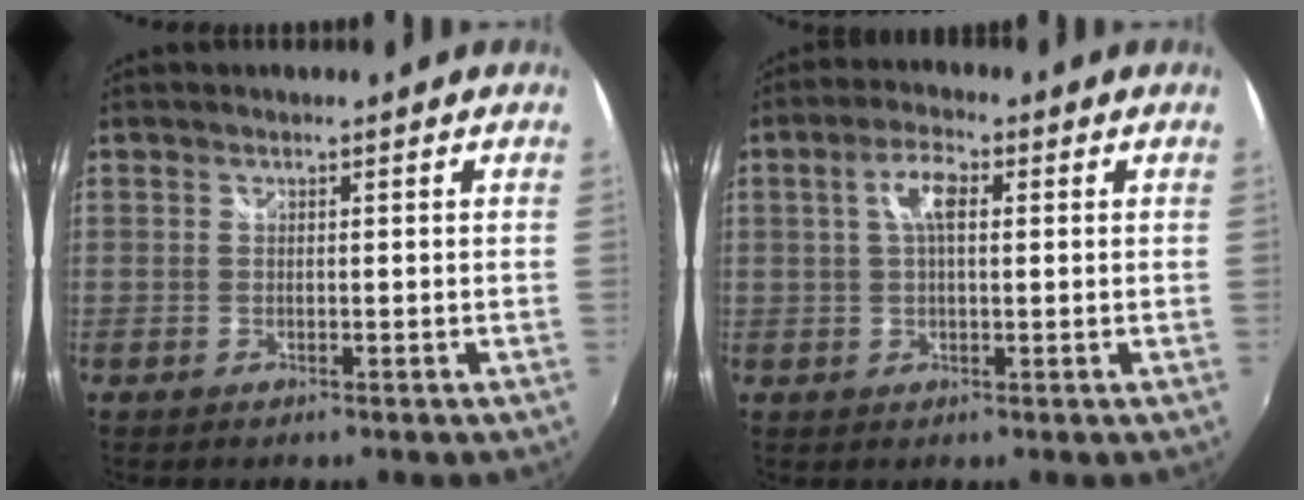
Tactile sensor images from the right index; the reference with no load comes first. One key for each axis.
{"total": 5.2, "fx": 1.2, "fy": 2.1, "fz": 4.7, "tx": -0.089, "ty": 0.013, "tz": 0.020}